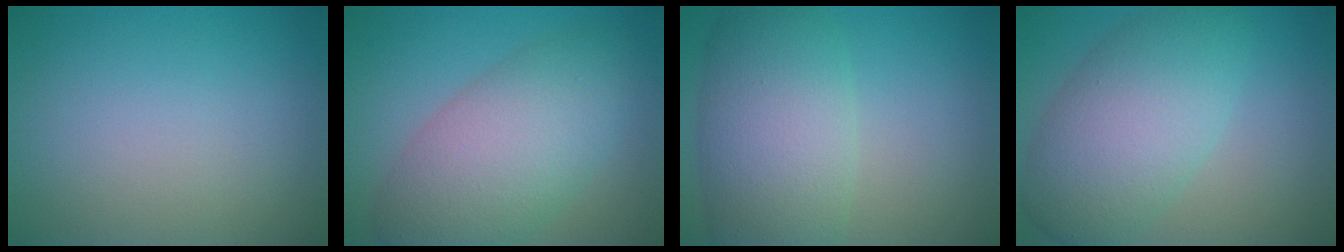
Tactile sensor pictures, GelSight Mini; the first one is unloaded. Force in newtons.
{"total": 7.9, "press": 7.9, "slide": 0.3}
{"total": 8.1, "press": 8.1, "slide": 0.5}
{"total": 7.7, "press": 7.7, "slide": 0.3}